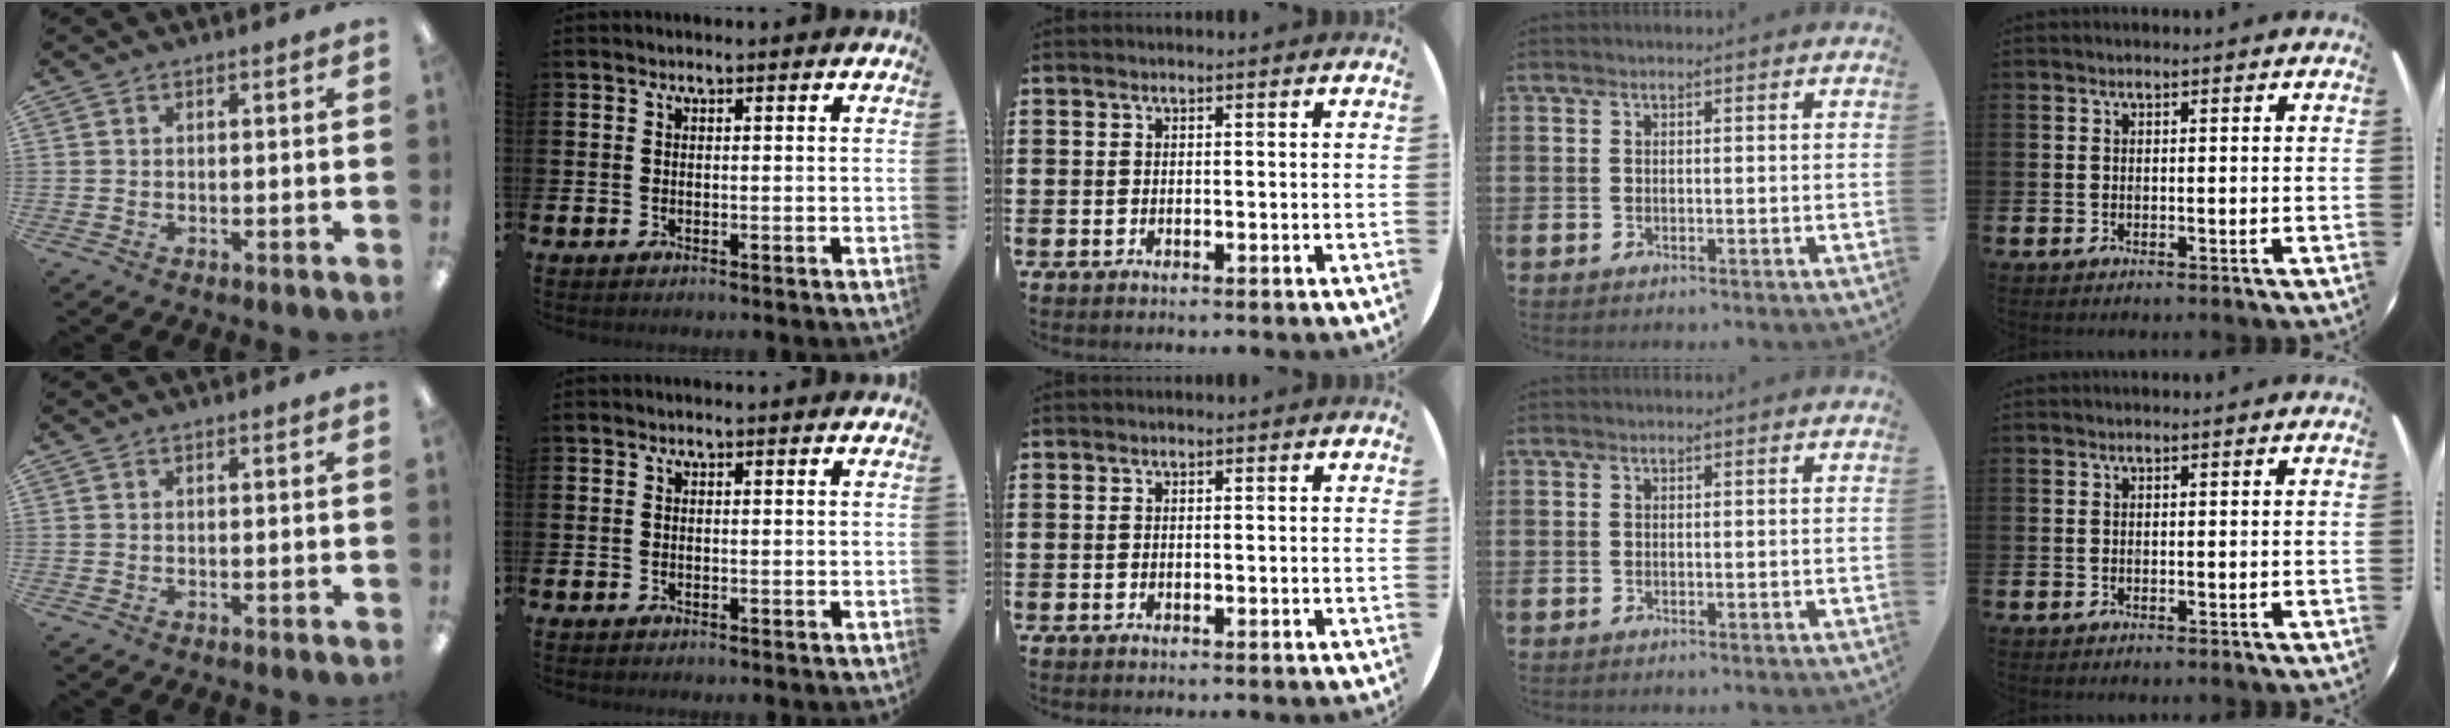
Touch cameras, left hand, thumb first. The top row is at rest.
{}